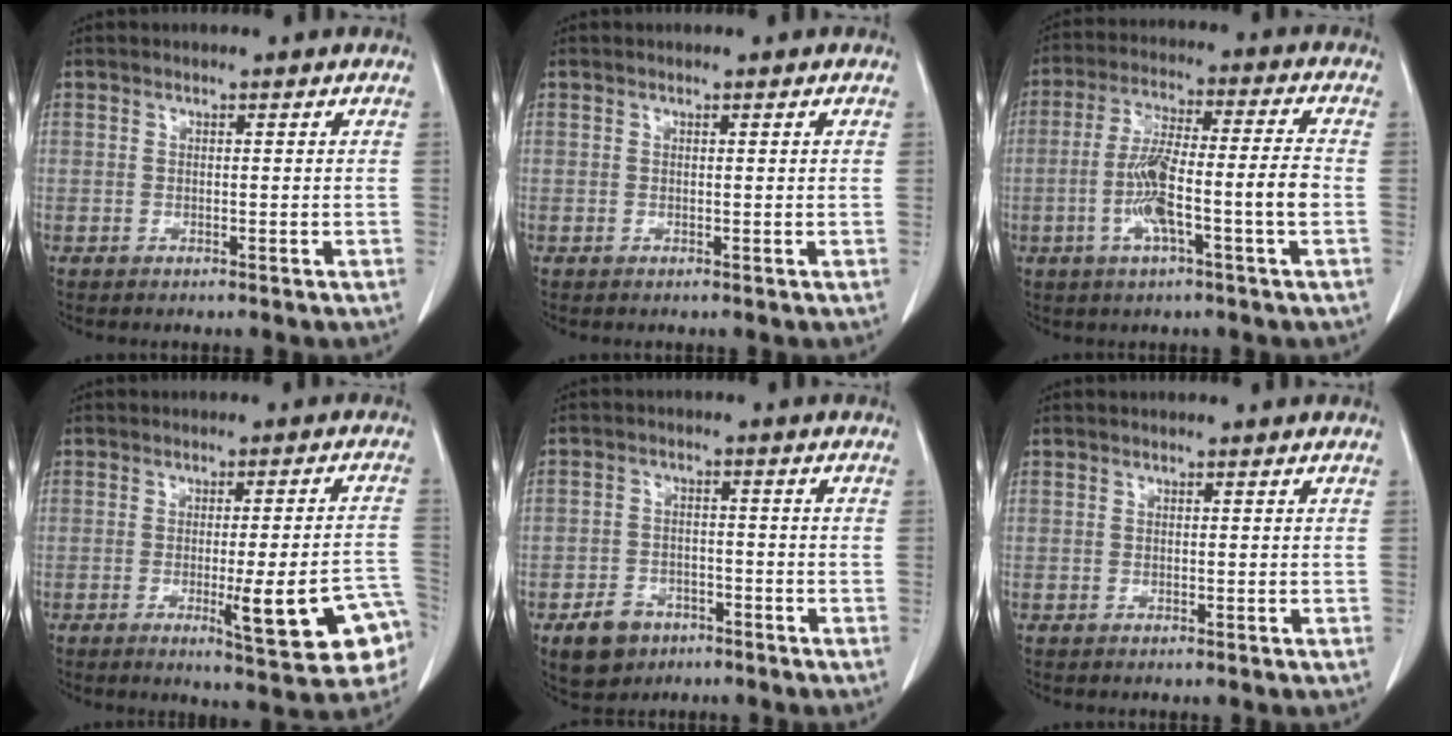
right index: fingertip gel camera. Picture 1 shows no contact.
{"total": 0.0}
{"total": 11.0, "force": [-2.8, 0.2, 10.6], "torque": [-0.203, 0.010, -0.054]}
{"total": 12.8, "force": [-4.6, 1.1, 11.9], "torque": [-0.110, 0.005, -0.050]}
{"total": 5.8, "force": [-3.5, 4.1, 1.9], "torque": [-0.039, 0.005, -0.051]}
{"total": 0.0}